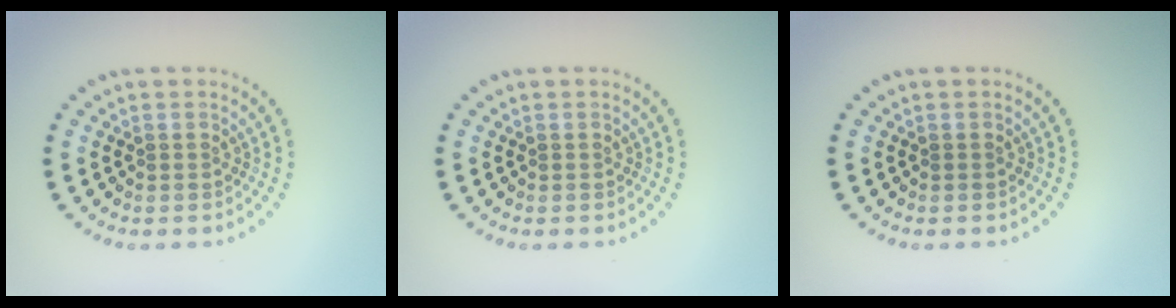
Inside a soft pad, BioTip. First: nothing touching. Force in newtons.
{"total": 0.0}
{"total": 0.0}